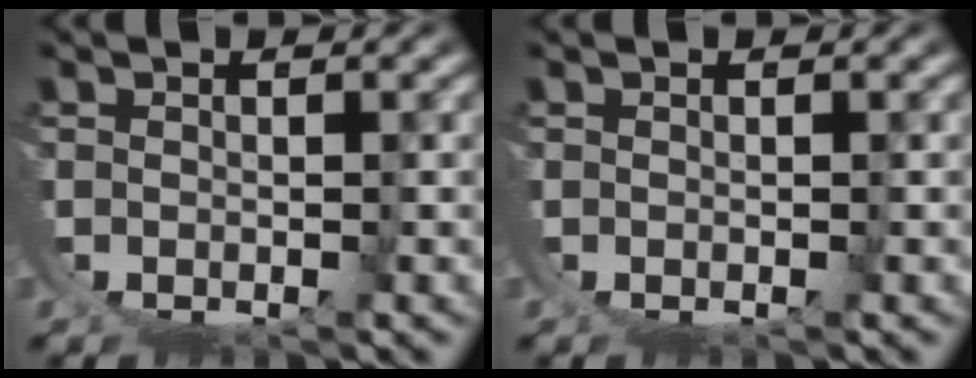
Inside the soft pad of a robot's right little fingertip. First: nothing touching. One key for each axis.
{"total": 0.0}